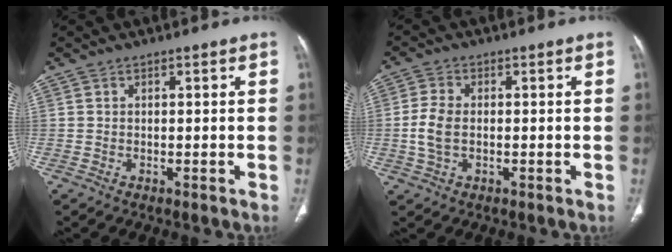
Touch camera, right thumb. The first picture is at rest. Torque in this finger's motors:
{"motor_torque": [-0.35, 0.42, 0.03, 0.21, 0.01]}